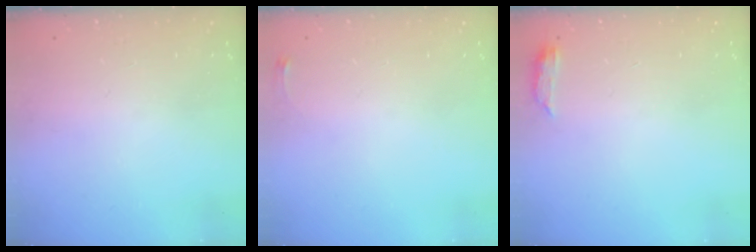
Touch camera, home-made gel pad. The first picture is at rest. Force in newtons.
{"total": 2.6, "press": 2.6, "slide": 0.6}
{"total": 3.5, "press": 3.5, "slide": 0.6}